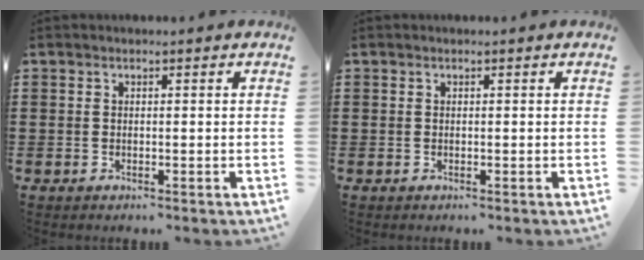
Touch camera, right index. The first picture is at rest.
{"total": 0.0}